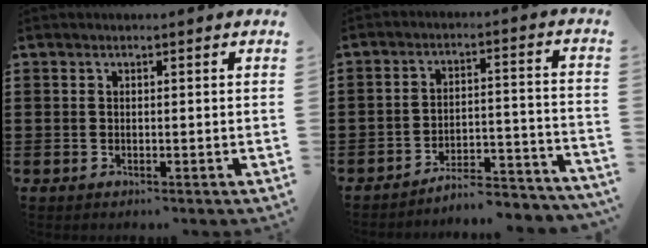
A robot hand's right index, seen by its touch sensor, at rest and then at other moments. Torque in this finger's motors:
{"motor_torque": [-1.07, 1.06, -0.83, 0.05]}